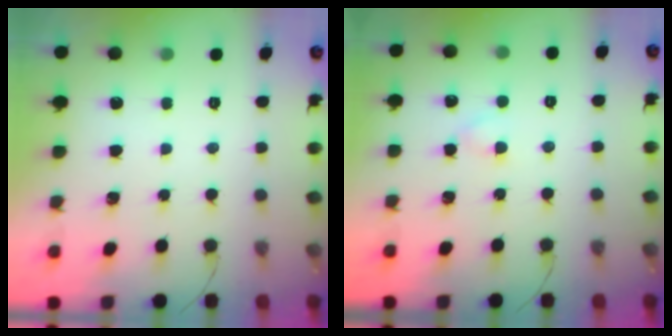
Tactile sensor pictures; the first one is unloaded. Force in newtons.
{"total": 2.0, "press": 1.8, "slide": 0.9}